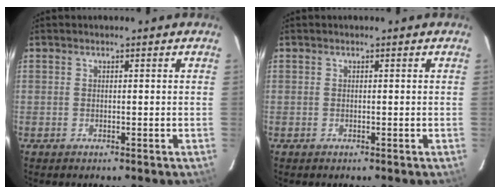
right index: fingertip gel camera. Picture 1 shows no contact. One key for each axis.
{"total": 0.0}